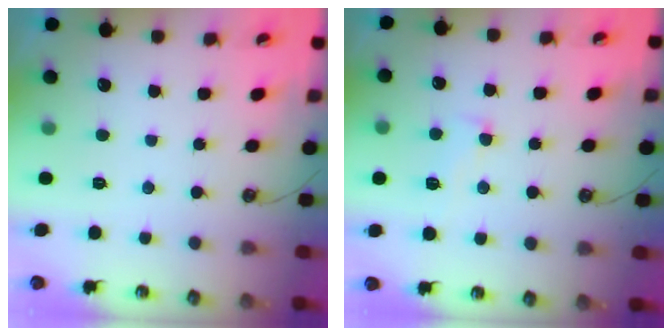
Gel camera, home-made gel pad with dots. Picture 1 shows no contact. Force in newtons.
{"total": 1.4, "press": 1.1, "slide": 0.8}